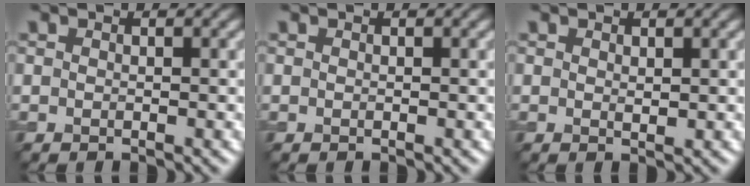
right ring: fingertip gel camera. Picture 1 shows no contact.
{"total": 0.0}
{"total": 0.6, "force": [0.3, 0.3, 0.5], "torque": [-0.008, -0.002, 0.006]}